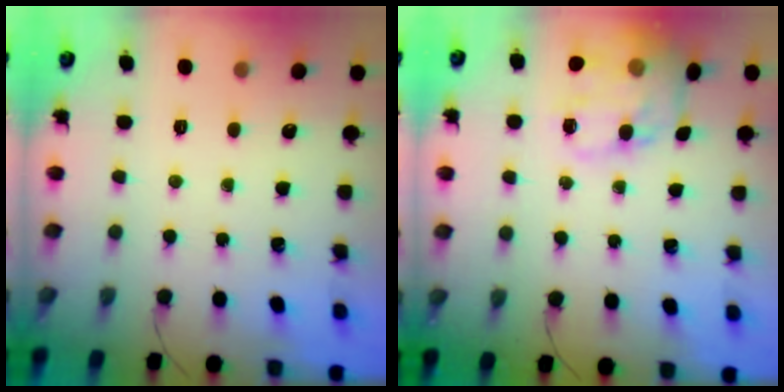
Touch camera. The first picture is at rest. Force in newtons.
{"total": 14.9, "press": 14.7, "slide": 2.2}